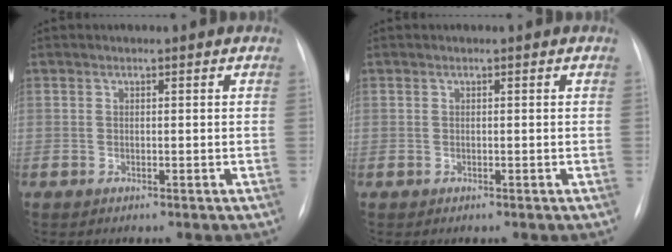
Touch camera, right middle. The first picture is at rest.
{"total": 0.0}